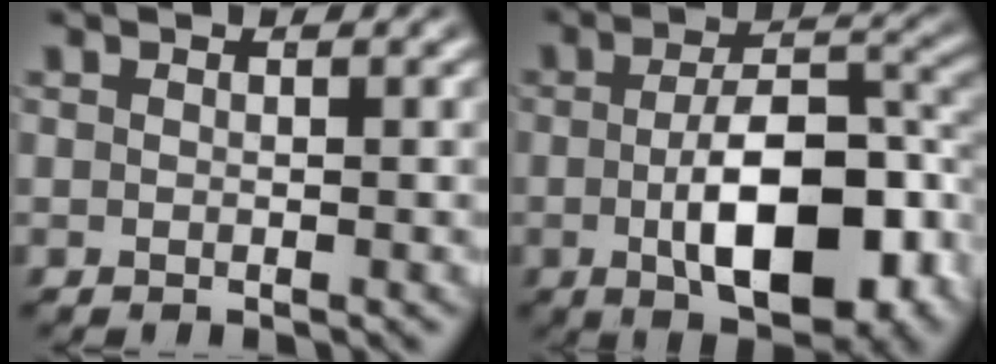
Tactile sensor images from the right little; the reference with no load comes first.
{"total": 10.0, "force": [-2.5, 4.0, 8.8], "torque": [-0.120, -0.012, -0.032]}